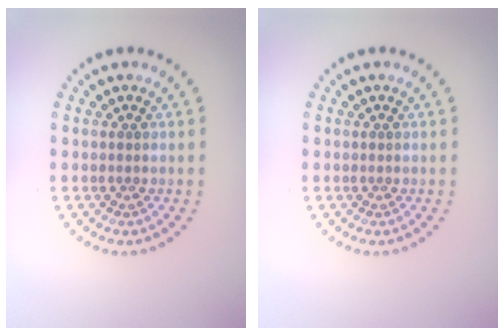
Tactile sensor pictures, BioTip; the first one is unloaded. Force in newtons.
{"total": 0.0}